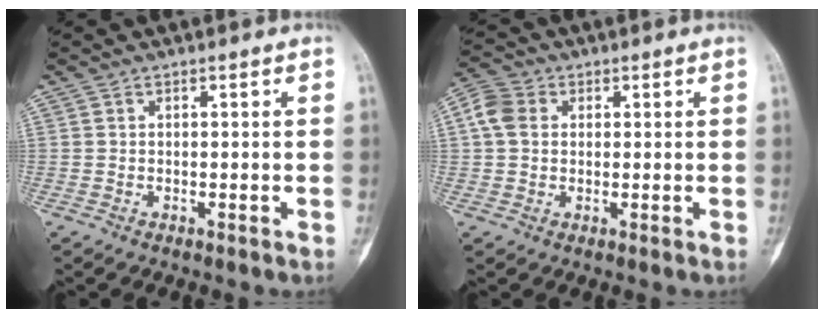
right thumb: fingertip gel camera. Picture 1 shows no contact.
{"total": 5.7, "force": [1.2, 4.5, 3.3], "torque": [-0.069, 0.014, 0.016]}